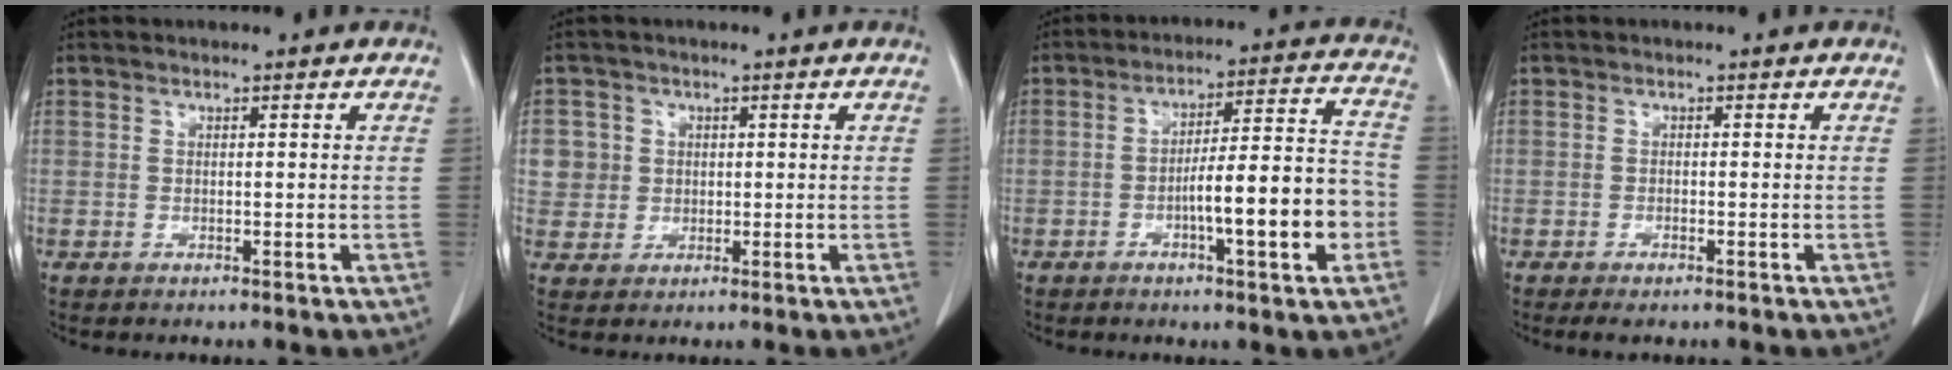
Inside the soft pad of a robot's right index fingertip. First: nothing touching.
{"total": 4.3, "force": [0.8, 4.2, 0.2], "torque": [0.009, 0.009, 0.020]}
{"total": 12.5, "force": [-3.9, 1.3, 11.8], "torque": [-0.179, 0.019, -0.055]}
{"total": 1.7, "force": [-1.2, 0.3, 1.2], "torque": [-0.022, -0.005, -0.018]}